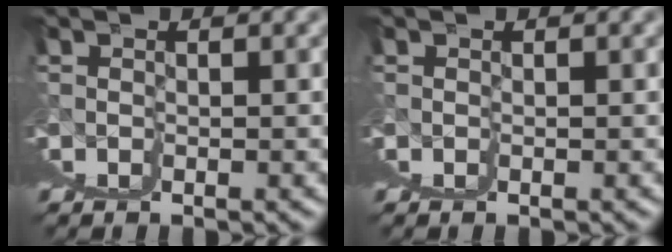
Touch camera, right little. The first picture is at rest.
{"total": 0.0}